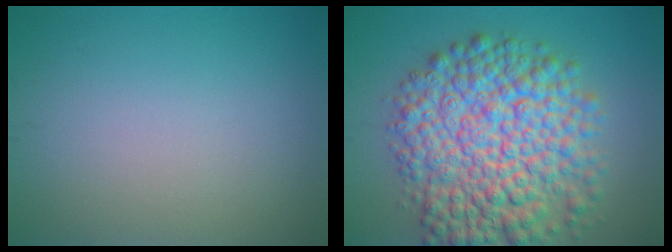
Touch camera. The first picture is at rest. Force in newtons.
{"total": 11.4, "press": 11.4, "slide": 0.3}